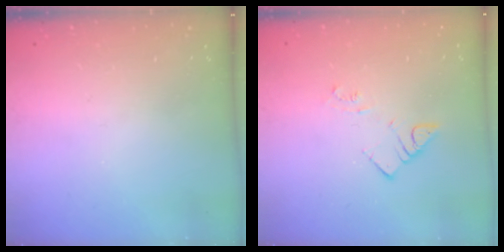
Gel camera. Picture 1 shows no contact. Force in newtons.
{"total": 6.0, "press": 6.0, "slide": 0.5}